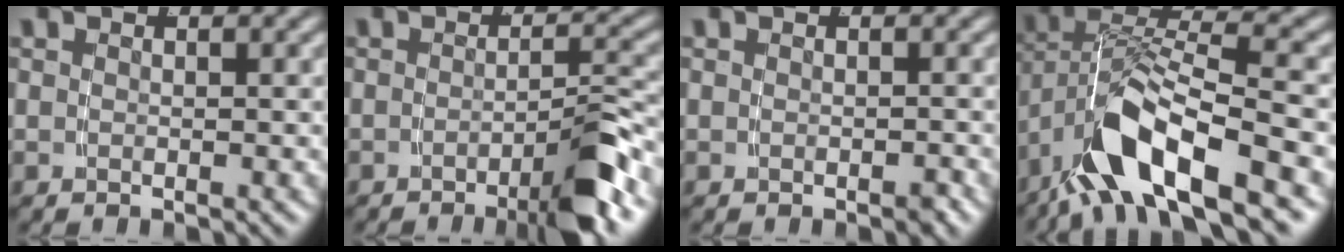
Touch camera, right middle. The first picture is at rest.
{"total": 4.2, "force": [-2.5, -0.1, 3.4], "torque": [-0.037, 0.003, -0.046]}
{"total": 0.6, "force": [-0.5, 0.1, 0.3], "torque": [-0.004, 0.001, -0.009]}
{"total": 7.8, "force": [-2.8, 3.3, 6.5], "torque": [-0.136, -0.011, -0.039]}